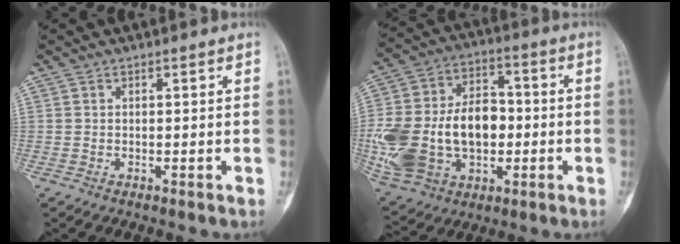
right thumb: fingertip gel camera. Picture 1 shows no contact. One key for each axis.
{"total": 25.8, "fx": -2.9, "fy": 17.5, "fz": 18.8, "tx": -0.384, "ty": 0.020, "tz": -0.031}